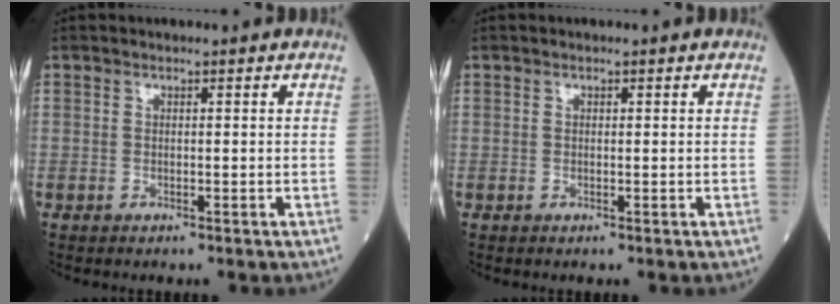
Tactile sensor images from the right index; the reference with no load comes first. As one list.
[{"total": 0.0}]